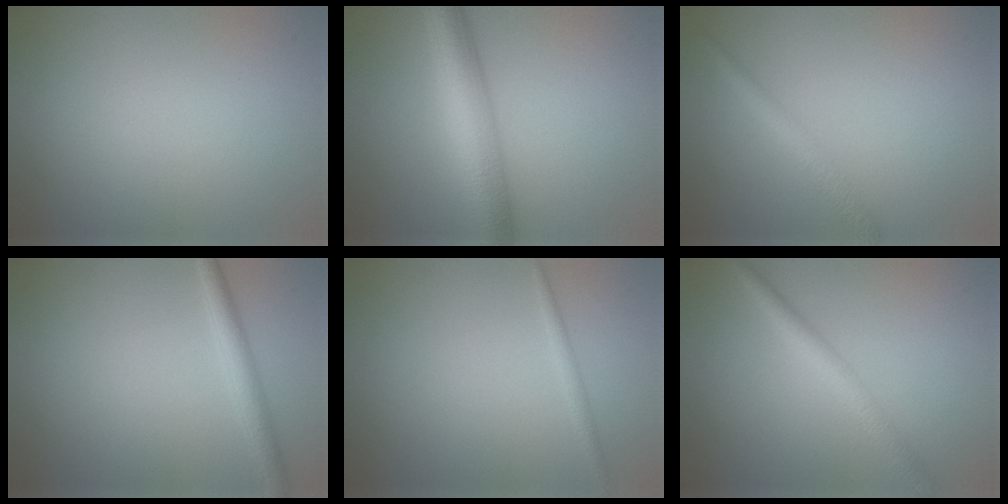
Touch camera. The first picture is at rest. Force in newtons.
{"total": 6.4, "press": 6.4, "slide": 0.2}
{"total": 1.9, "press": 1.9, "slide": 0.1}
{"total": 2.4, "press": 2.4, "slide": 0.1}
{"total": 0.9, "press": 0.9, "slide": 0.0}
{"total": 2.9, "press": 2.9, "slide": 0.0}